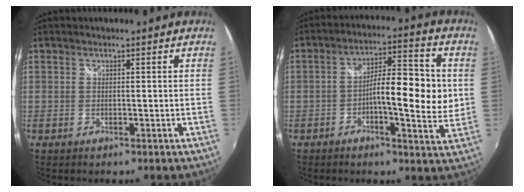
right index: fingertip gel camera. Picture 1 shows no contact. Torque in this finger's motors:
{"motor_torque": [1.76, 0.37, 0.30, 0.09]}